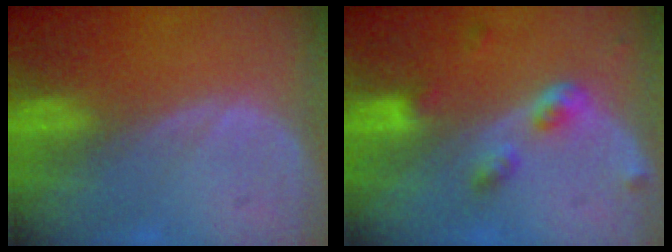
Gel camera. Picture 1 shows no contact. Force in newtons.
{"total": 4.0, "press": 4.0, "slide": 0.4}